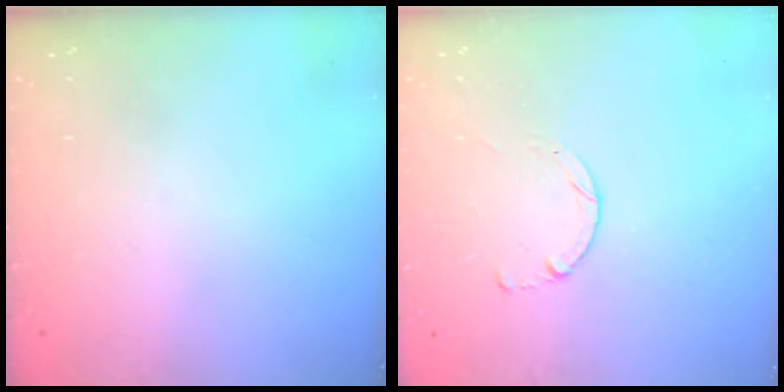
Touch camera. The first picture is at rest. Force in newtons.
{"total": 0.0}